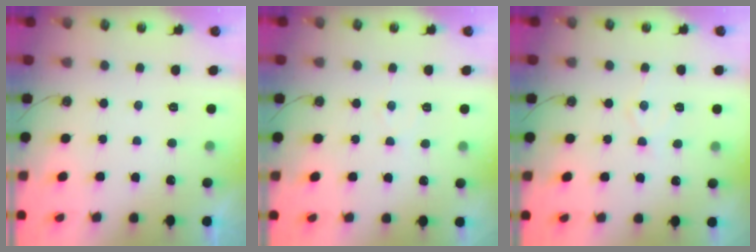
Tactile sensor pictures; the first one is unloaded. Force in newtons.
{"total": 4.0, "press": 3.9, "slide": 0.6}
{"total": 7.5, "press": 7.4, "slide": 0.5}